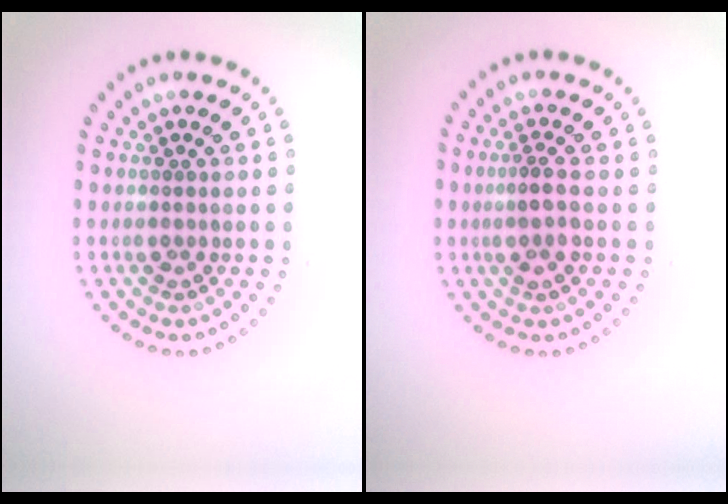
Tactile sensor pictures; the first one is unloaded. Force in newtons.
{"total": 2.1, "press": 2.0, "slide": 0.8}